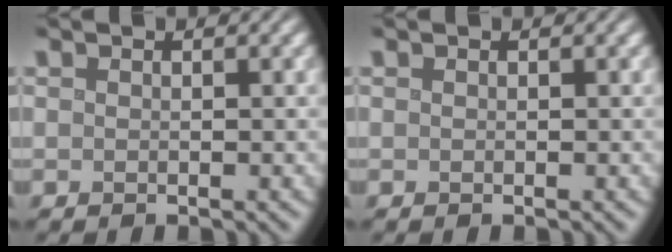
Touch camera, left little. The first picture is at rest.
{"total": 0.0}